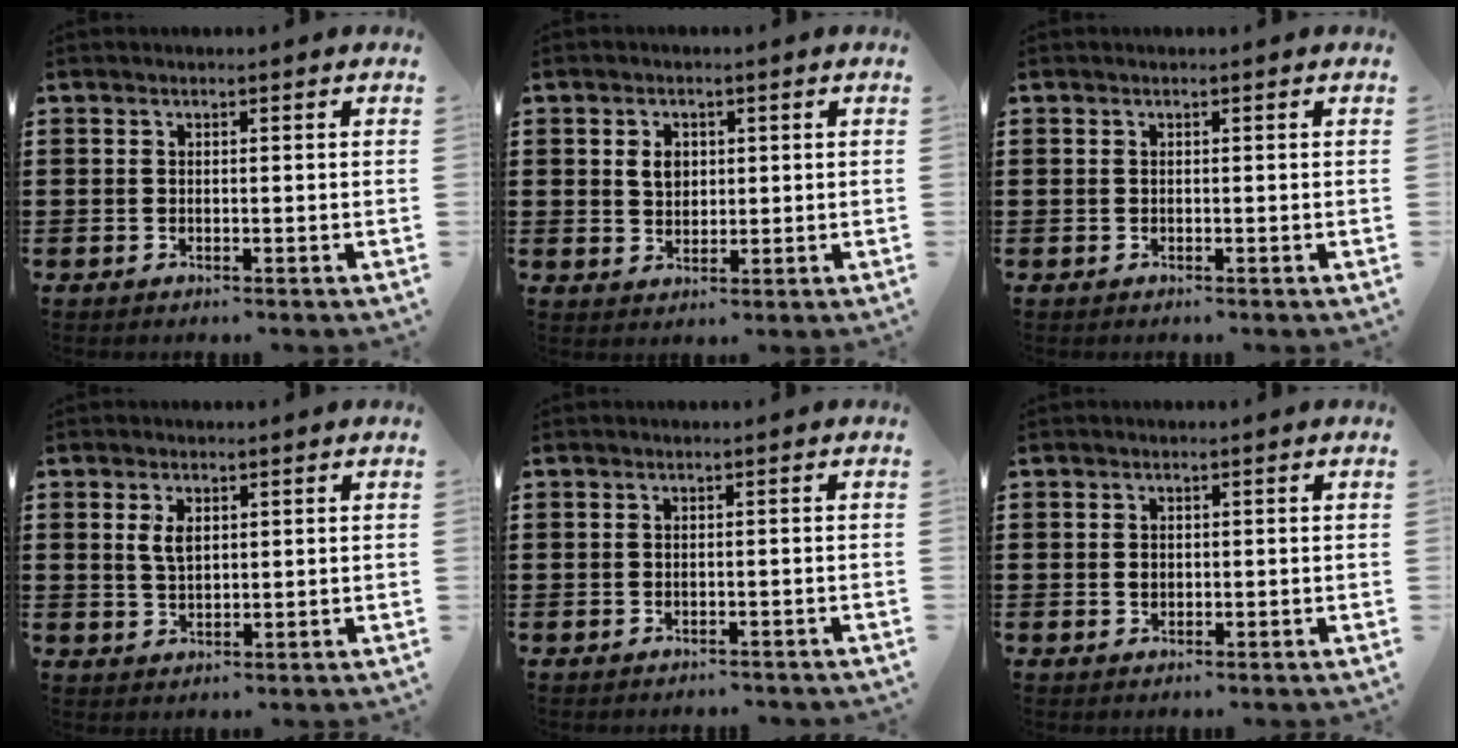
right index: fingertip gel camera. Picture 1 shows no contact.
{"total": 3.1, "force": [0.8, 2.3, 1.8], "torque": [-0.044, 0.011, 0.013]}
{"total": 0.0}
{"total": 3.0, "force": [1.0, 1.6, 2.4], "torque": [-0.051, 0.006, 0.017]}
{"total": 0.7, "force": [-0.7, 0.1, 0.0], "torque": [-0.002, -0.001, -0.015]}
{"total": 1.0, "force": [0.0, 0.8, 0.7], "torque": [-0.016, 0.004, 0.000]}